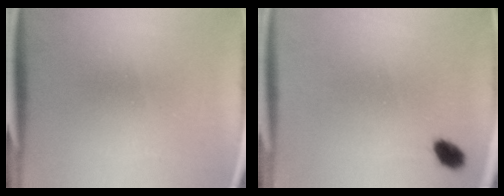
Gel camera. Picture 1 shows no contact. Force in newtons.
{"total": 3.0}